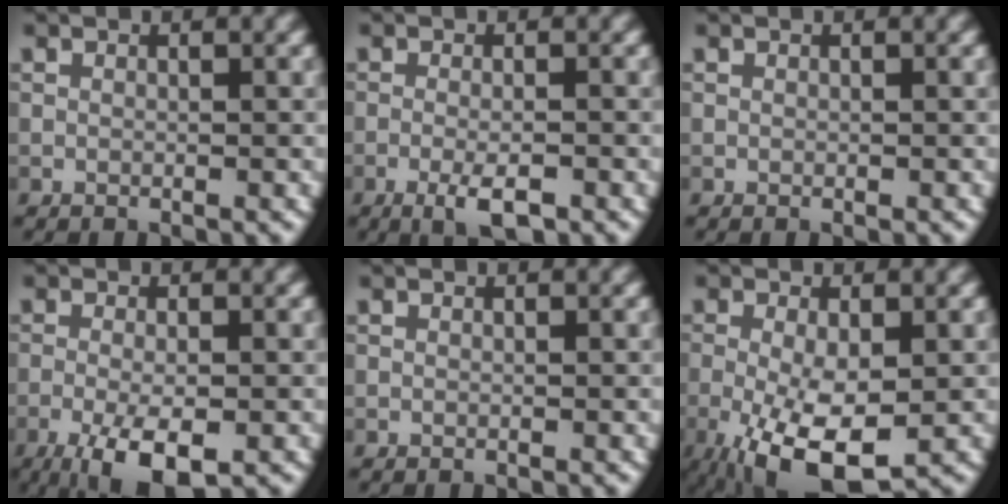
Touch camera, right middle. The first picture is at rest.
{"total": 3.0, "force": [-1.5, 0.7, 2.4], "torque": [-0.048, -0.002, -0.029]}
{"total": 0.0}
{"total": 5.4, "force": [-2.7, 1.7, 4.4], "torque": [-0.085, -0.005, -0.047]}
{"total": 0.0}
{"total": 7.3, "force": [-2.5, 2.9, 6.2], "torque": [-0.130, -0.018, -0.039]}